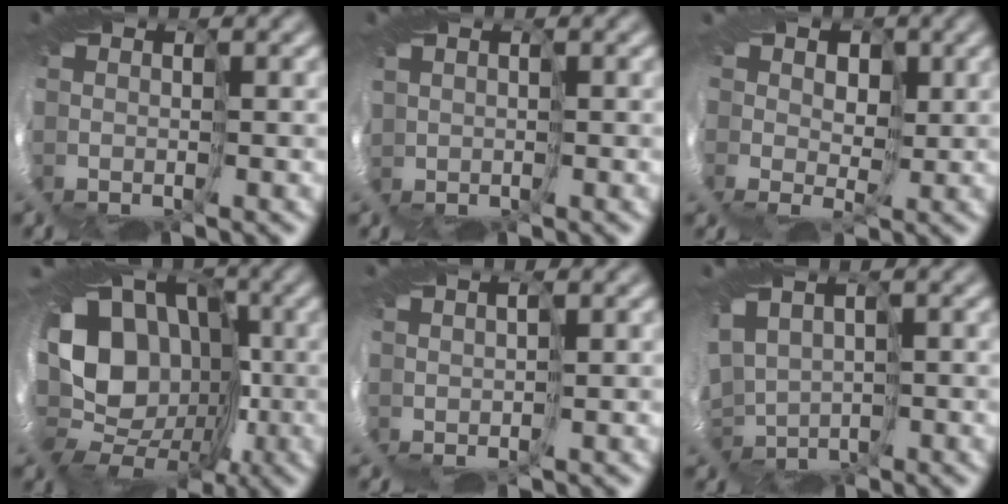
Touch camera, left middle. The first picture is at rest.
{"total": 0.9, "force": [0.5, -0.4, -0.6], "torque": [0.012, 0.003, -0.006]}
{"total": 3.0, "force": [1.9, 1.9, 1.3], "torque": [-0.001, 0.014, -0.010]}
{"total": 15.9, "force": [0.3, 13.7, 8.1], "torque": [-0.113, 0.011, -0.055]}
{"total": 1.6, "force": [0.6, -1.4, -0.7], "torque": [0.017, 0.015, 0.004]}
{"total": 3.2, "force": [-0.4, 2.2, 2.3], "torque": [-0.036, -0.017, -0.004]}